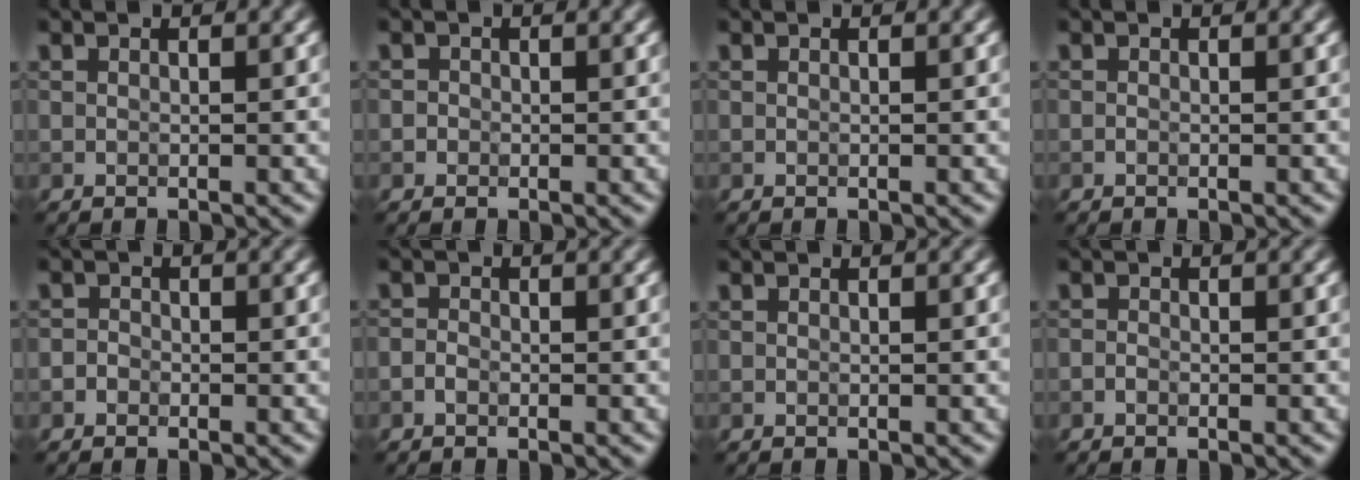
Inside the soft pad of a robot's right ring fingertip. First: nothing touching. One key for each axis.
{"total": 0.7, "fx": -0.1, "fy": 0.7, "fz": 0.1, "tx": 0.003, "ty": -0.004, "tz": -0.005}
{"total": 0.0}
{"total": 0.0}
{"total": 0.9, "fx": -0.4, "fy": 0.8, "fz": 0.2, "tx": 0.002, "ty": -0.001, "tz": -0.015}
{"total": 0.9, "fx": -0.5, "fy": 0.5, "fz": 0.5, "tx": -0.008, "ty": 0.000, "tz": -0.013}
{"total": 0.0}
{"total": 0.5, "fx": -0.3, "fy": 0.3, "fz": 0.3, "tx": -0.003, "ty": -0.001, "tz": -0.008}